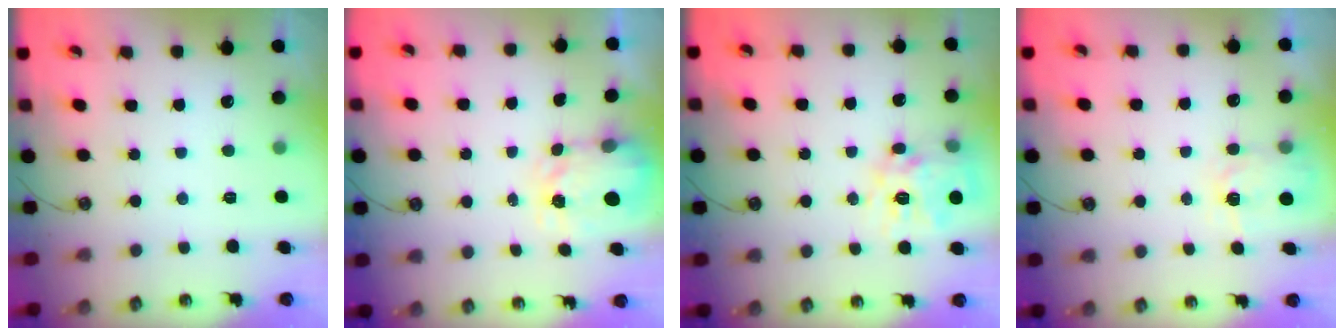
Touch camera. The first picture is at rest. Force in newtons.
{"total": 3.5, "press": 3.4, "slide": 0.4}
{"total": 14.0, "press": 14.0, "slide": 1.2}
{"total": 3.7, "press": 3.6, "slide": 0.5}